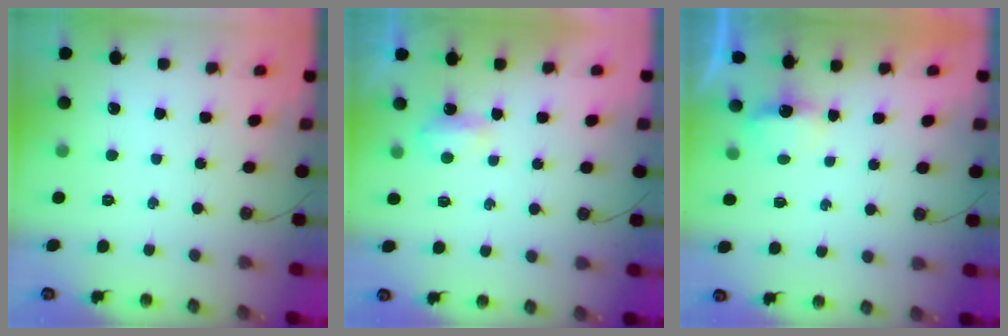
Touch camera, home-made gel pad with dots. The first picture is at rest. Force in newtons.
{"total": 3.4, "press": 3.3, "slide": 0.4}
{"total": 3.2, "press": 3.2, "slide": 0.5}